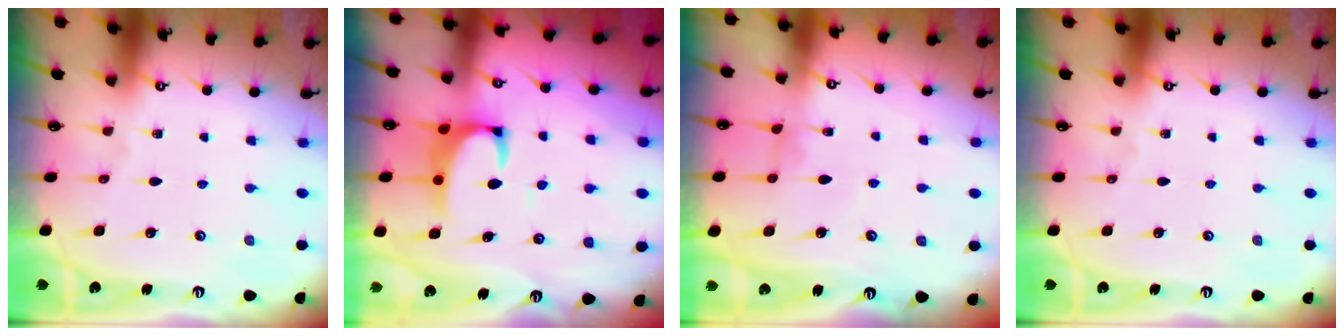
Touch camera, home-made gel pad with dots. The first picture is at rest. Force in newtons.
{"total": 2.4, "press": 2.2, "slide": 0.9}
{"total": 0.8, "press": 0.6, "slide": 0.5}
{"total": 0.0}